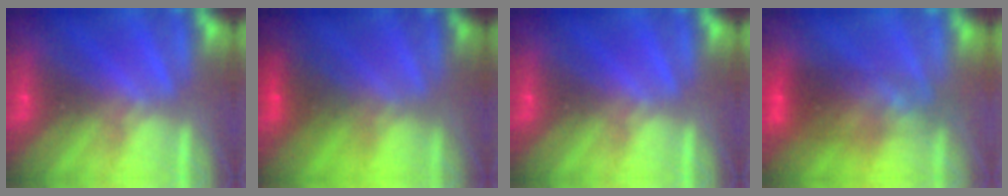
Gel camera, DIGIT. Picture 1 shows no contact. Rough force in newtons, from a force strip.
{"total": 1.5}
{"total": 0.0}
{"total": 5.7}